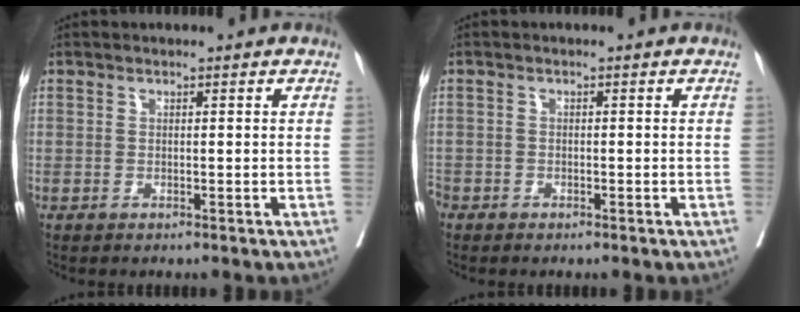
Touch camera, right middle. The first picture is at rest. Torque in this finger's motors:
{"motor_torque": [1.08, -1.06, 0.41, 0.05]}